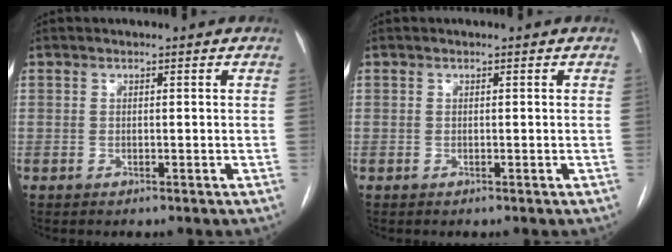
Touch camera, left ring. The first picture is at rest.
{"total": 0.0}